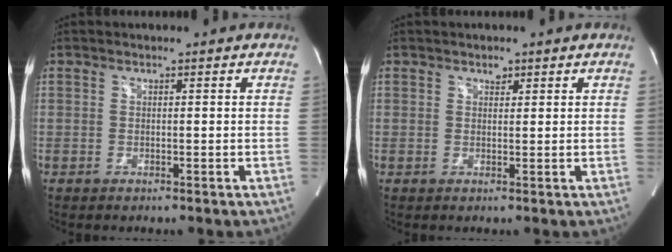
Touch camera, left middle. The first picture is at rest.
{"total": 1.1, "force": [0.7, 0.7, 0.4], "torque": [-0.008, -0.001, 0.011]}